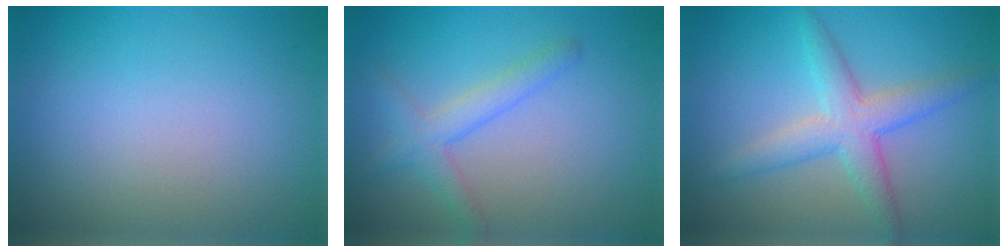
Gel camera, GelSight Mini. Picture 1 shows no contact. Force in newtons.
{"total": 2.7, "press": 2.7, "slide": 0.1}
{"total": 4.2, "press": 4.2, "slide": 0.1}